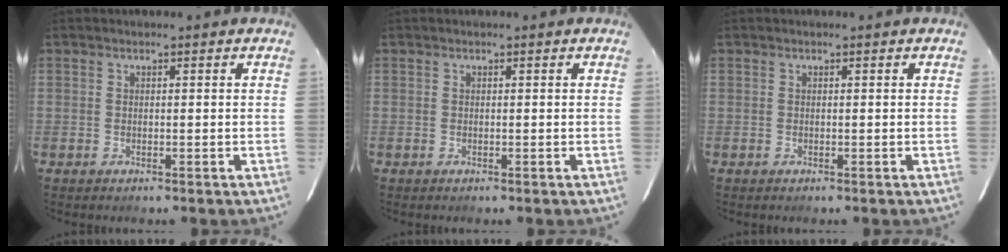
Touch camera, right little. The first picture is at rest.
{"total": 0.0}
{"total": 0.0}